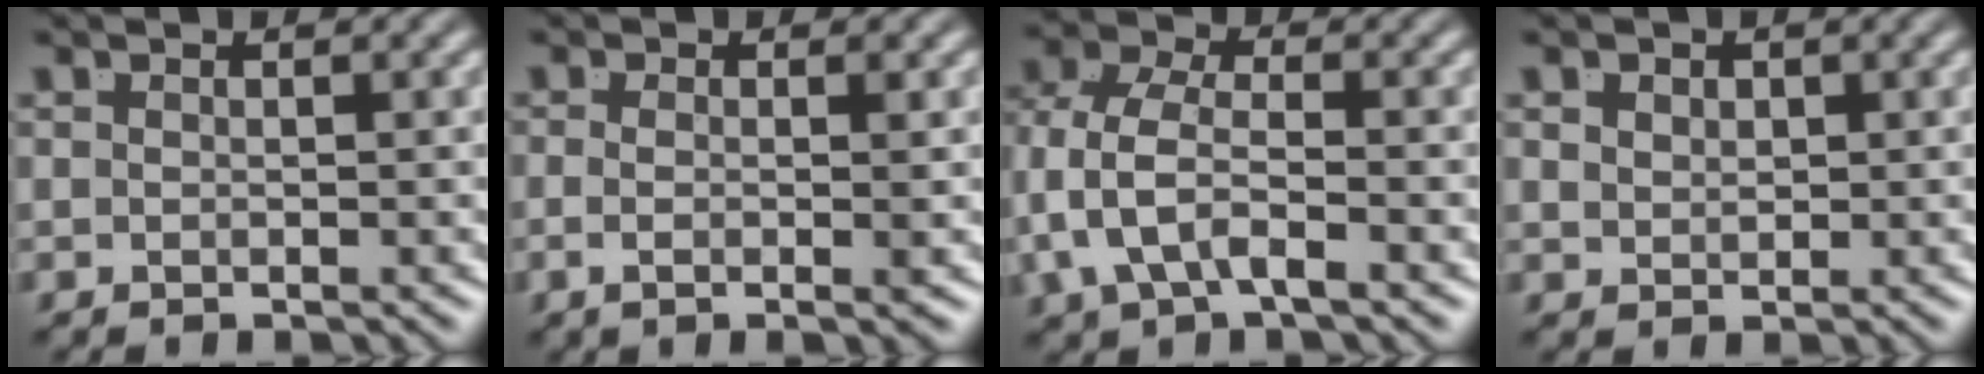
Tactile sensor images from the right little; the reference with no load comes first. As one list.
[{"total": 2.1, "force": [-0.7, -0.7, 1.8], "torque": [-0.032, -0.012, -0.007]}, {"total": 5.6, "force": [-0.7, 4.0, 3.8], "torque": [-0.108, -0.030, 0.000]}, {"total": 1.1, "force": [0.7, 0.4, 0.7], "torque": [-0.011, -0.012, 0.026]}]